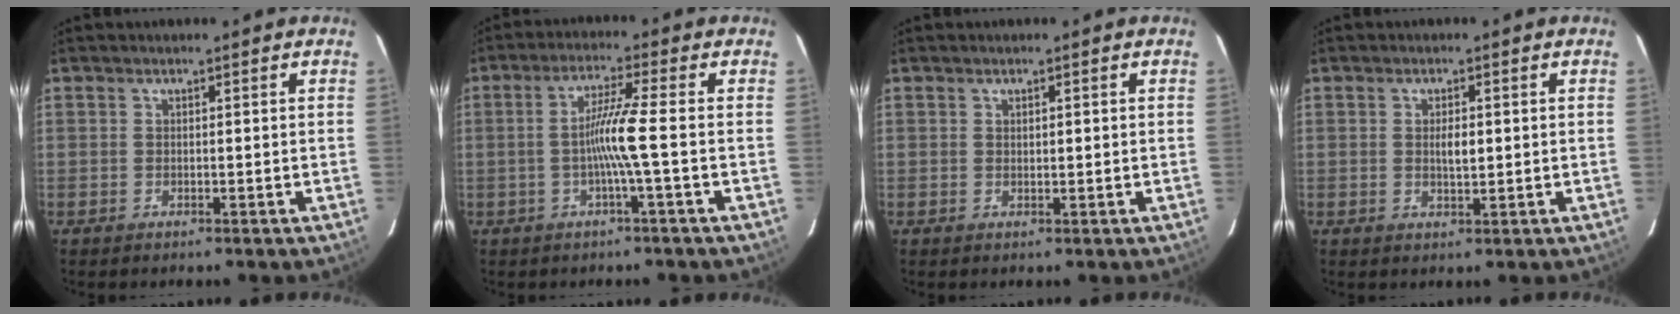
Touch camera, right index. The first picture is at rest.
{"total": 6.1, "force": [-1.0, -1.4, 5.9], "torque": [-0.113, 0.004, -0.021]}
{"total": 0.8, "force": [0.3, 0.4, 0.7], "torque": [-0.013, 0.000, 0.007]}
{"total": 2.5, "force": [0.3, 0.8, 2.3], "torque": [-0.042, 0.000, 0.005]}